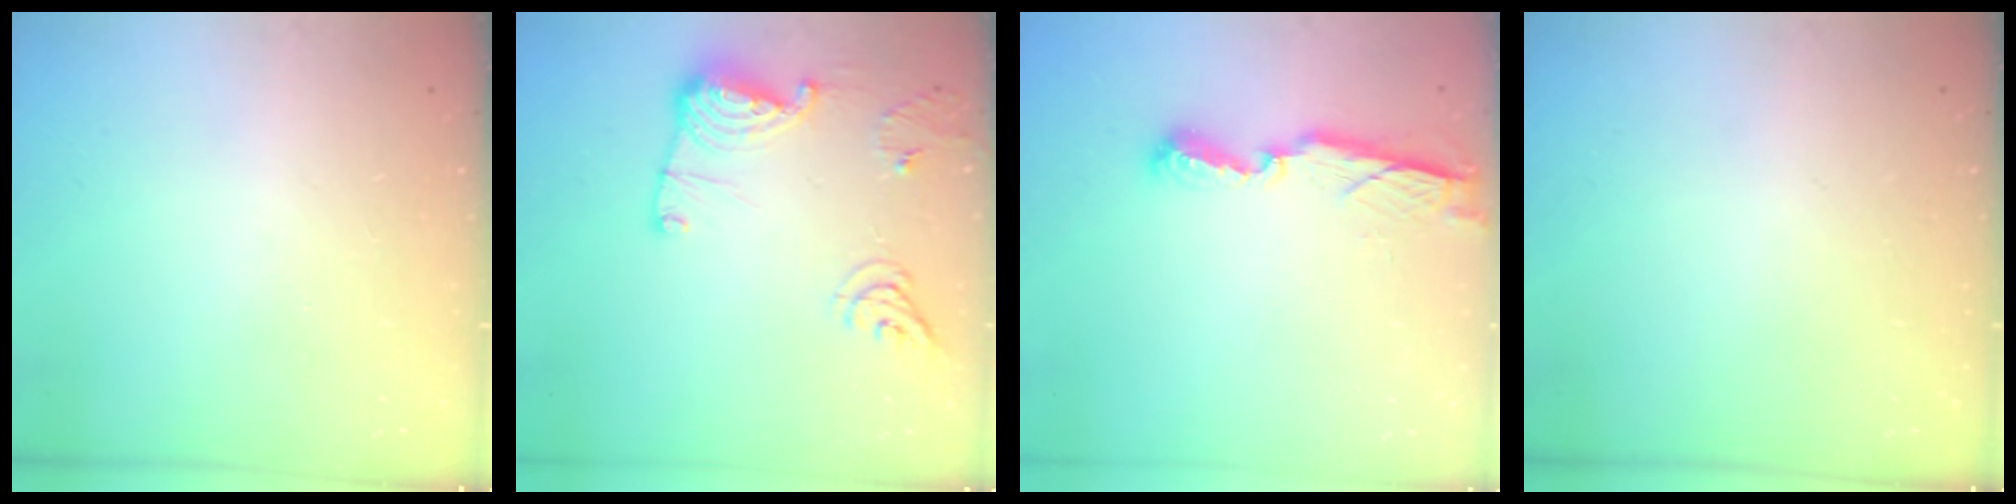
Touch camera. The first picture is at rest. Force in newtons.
{"total": 12.9, "press": 12.9, "slide": 0.7}
{"total": 7.7, "press": 7.7, "slide": 0.2}
{"total": 0.0}